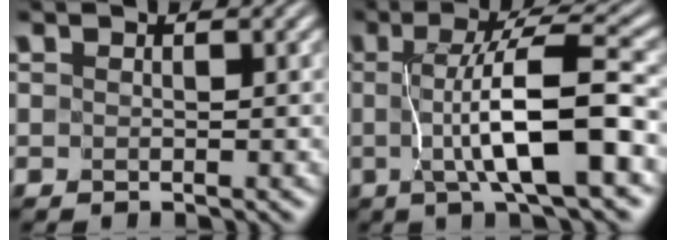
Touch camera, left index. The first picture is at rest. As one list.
[{"total": 8.4, "force": [-0.9, 1.6, 8.2], "torque": [-0.121, 0.005, -0.017]}]